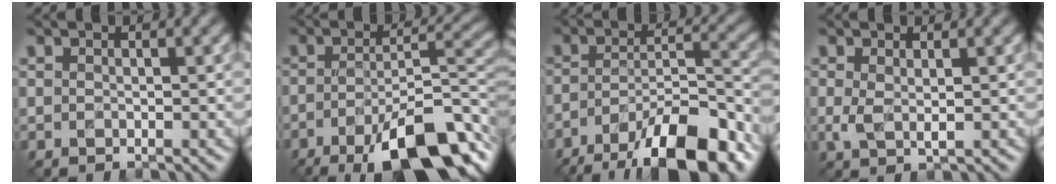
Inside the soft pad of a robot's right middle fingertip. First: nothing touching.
{"total": 12.0, "force": [-6.2, 3.5, 9.7], "torque": [-0.151, -0.005, -0.099]}
{"total": 11.5, "force": [-7.6, 3.3, 8.0], "torque": [-0.129, 0.007, -0.131]}
{"total": 1.9, "force": [0.3, 0.7, 1.8], "torque": [-0.040, -0.001, 0.006]}